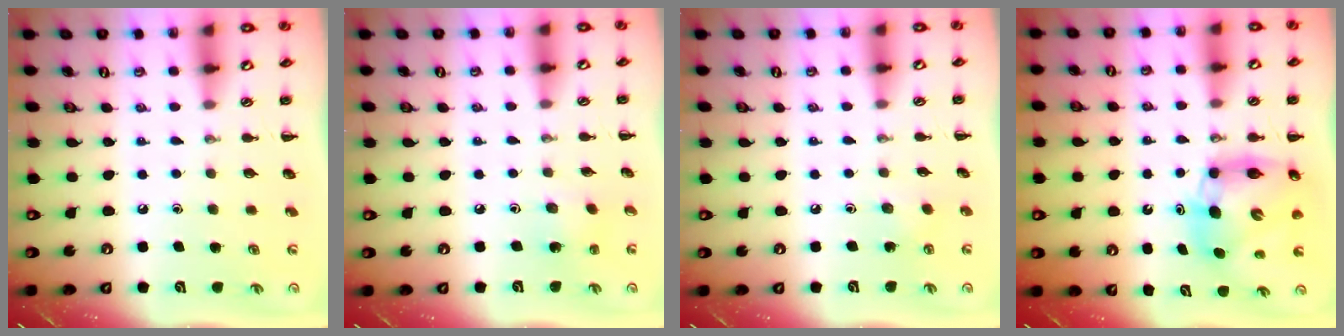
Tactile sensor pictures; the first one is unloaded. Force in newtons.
{"total": 1.6, "press": 1.5, "slide": 0.6}
{"total": 2.9, "press": 2.8, "slide": 0.9}
{"total": 9.0, "press": 8.6, "slide": 2.5}